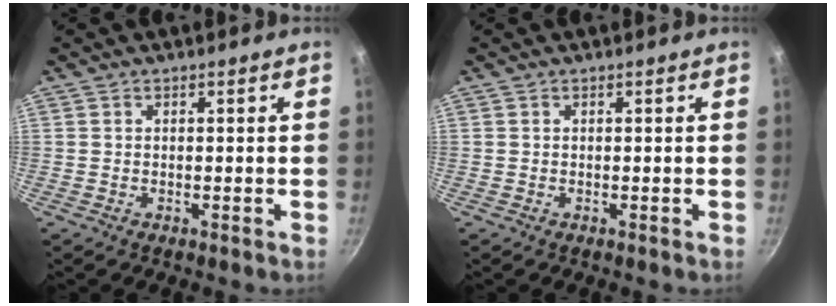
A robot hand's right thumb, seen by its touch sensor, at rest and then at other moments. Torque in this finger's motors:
{"motor_torque": [0.00, 0.00, 0.07, 0.07, 0.00]}